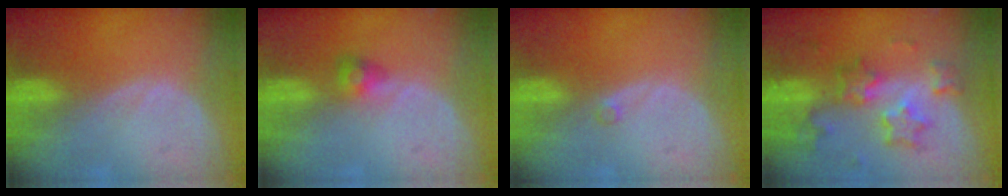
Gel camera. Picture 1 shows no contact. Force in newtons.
{"total": 2.5, "press": 2.4, "slide": 0.7}
{"total": 0.6, "press": 0.6, "slide": 0.1}
{"total": 8.4, "press": 7.4, "slide": 4.0}